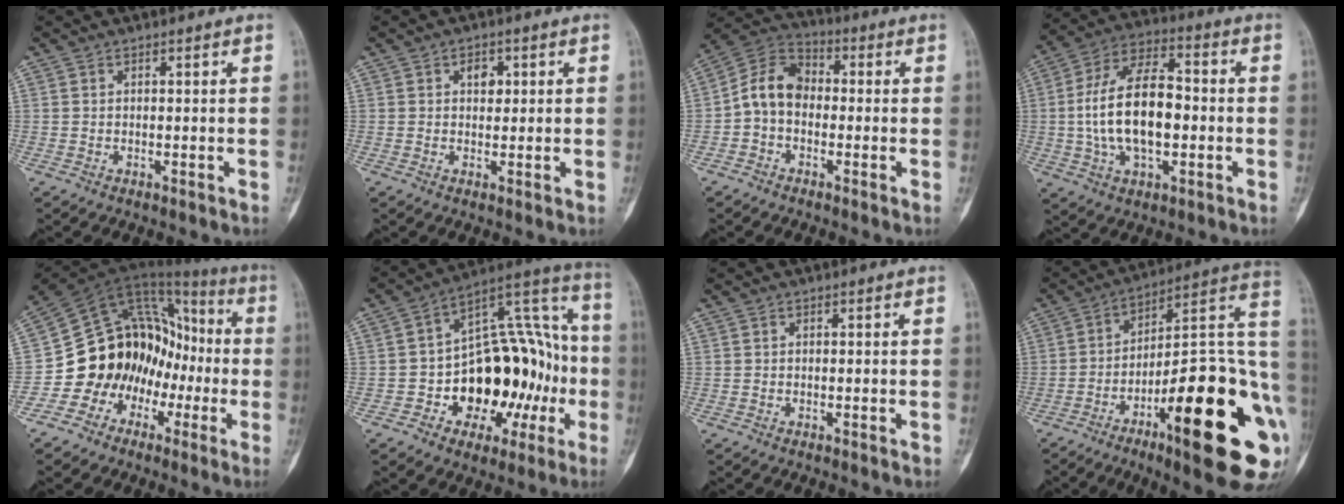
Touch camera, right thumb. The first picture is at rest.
{"total": 2.6, "force": [0.8, 1.9, 1.5], "torque": [-0.011, 0.001, 0.009]}
{"total": 9.1, "force": [-1.2, 6.8, 5.9], "torque": [-0.095, 0.035, -0.040]}
{"total": 17.1, "force": [-1.1, 9.1, 14.4], "torque": [-0.260, 0.030, -0.023]}
{"total": 18.3, "force": [-5.8, 15.2, 8.4], "torque": [-0.082, 0.113, -0.100]}
{"total": 25.0, "force": [-4.4, 15.6, 19.0], "torque": [-0.223, 0.059, -0.053]}
{"total": 0.5, "force": [-0.1, 0.2, 0.4], "torque": [-0.007, -0.001, -0.001]}
{"total": 29.4, "force": [-9.1, 8.0, 26.8], "torque": [-0.321, 0.031, -0.128]}